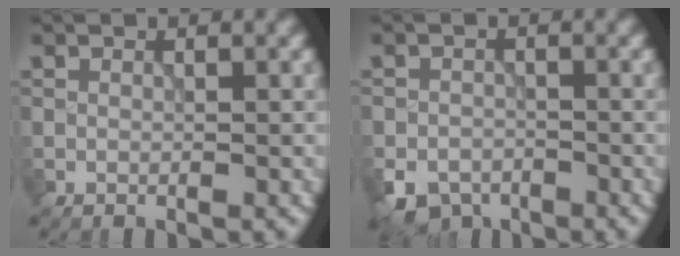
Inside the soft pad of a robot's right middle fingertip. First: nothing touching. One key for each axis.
{"total": 4.6, "fx": -3.1, "fy": 2.8, "fz": 1.9, "tx": -0.032, "ty": -0.008, "tz": -0.061}